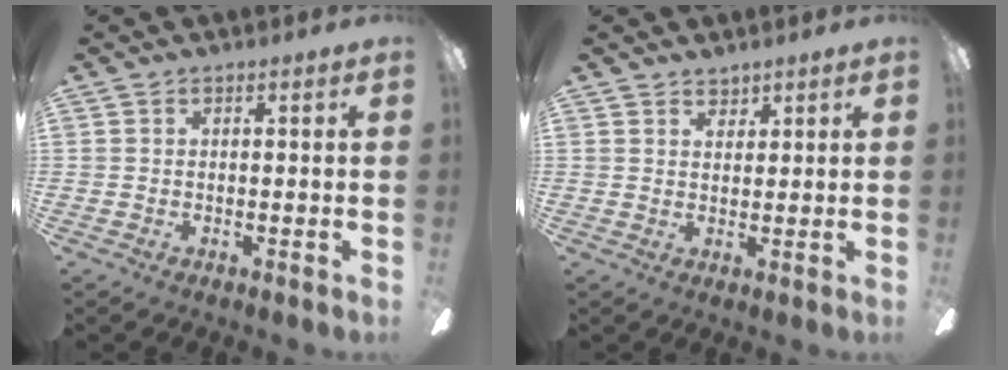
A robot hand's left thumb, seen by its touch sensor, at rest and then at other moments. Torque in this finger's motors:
{"motor_torque": [0.16, -0.29, -0.23, -0.13, -0.03]}